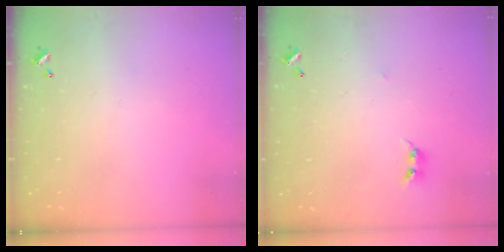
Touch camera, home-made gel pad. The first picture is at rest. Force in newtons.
{"total": 2.2, "press": 2.2, "slide": 0.4}